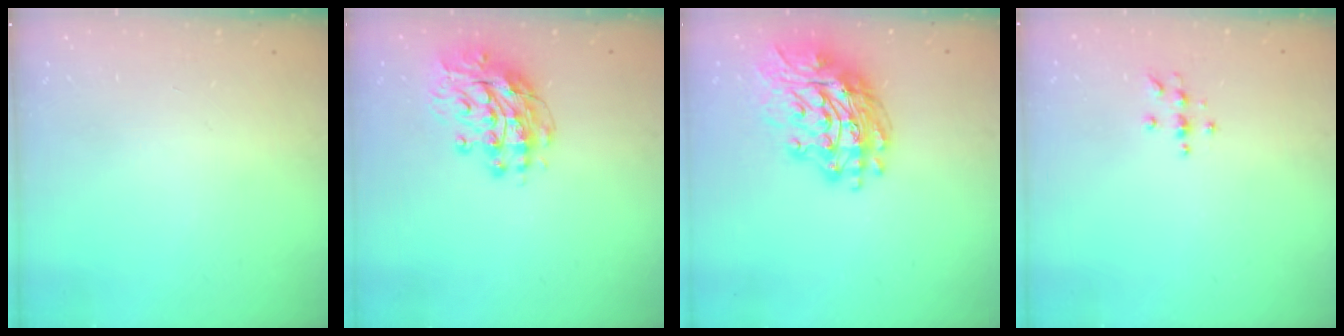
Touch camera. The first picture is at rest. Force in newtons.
{"total": 13.7, "press": 13.6, "slide": 1.5}
{"total": 17.2, "press": 17.1, "slide": 1.9}
{"total": 4.0, "press": 4.0, "slide": 0.5}